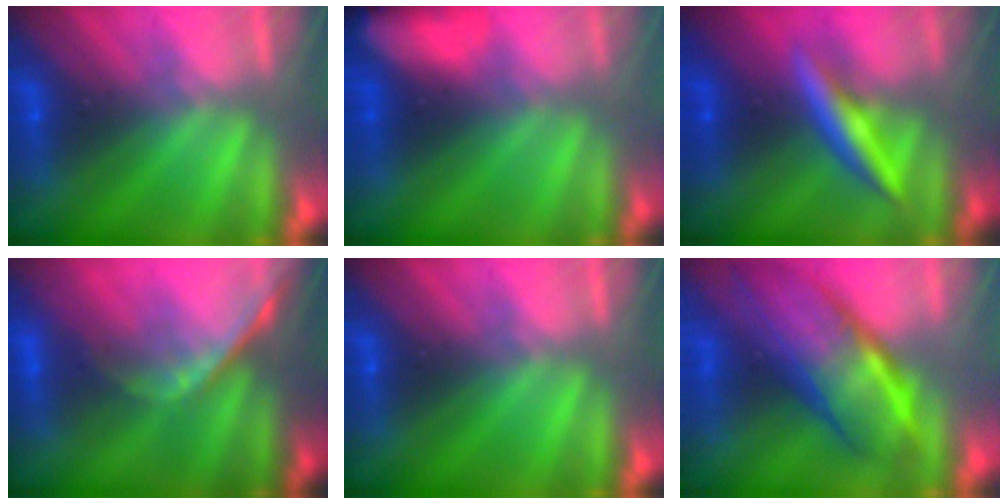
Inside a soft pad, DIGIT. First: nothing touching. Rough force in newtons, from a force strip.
{"total": 8.3}
{"total": 2.8}
{"total": 1.2}
{"total": 0.0}
{"total": 7.0}